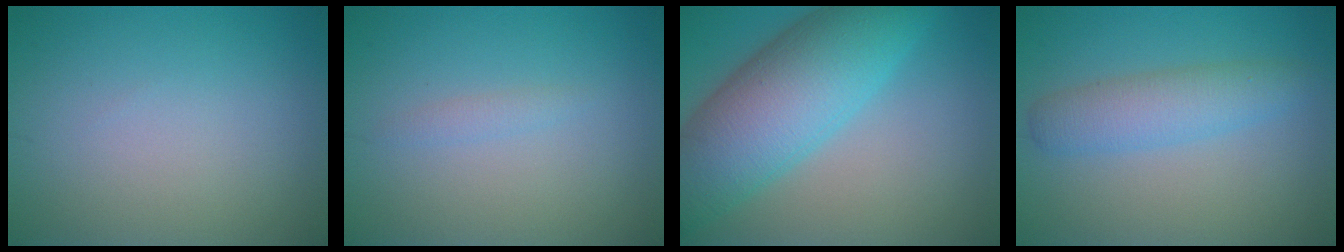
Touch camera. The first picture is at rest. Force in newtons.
{"total": 0.8, "press": 0.8, "slide": 0.0}
{"total": 10.3, "press": 10.3, "slide": 0.2}
{"total": 3.6, "press": 3.6, "slide": 0.0}